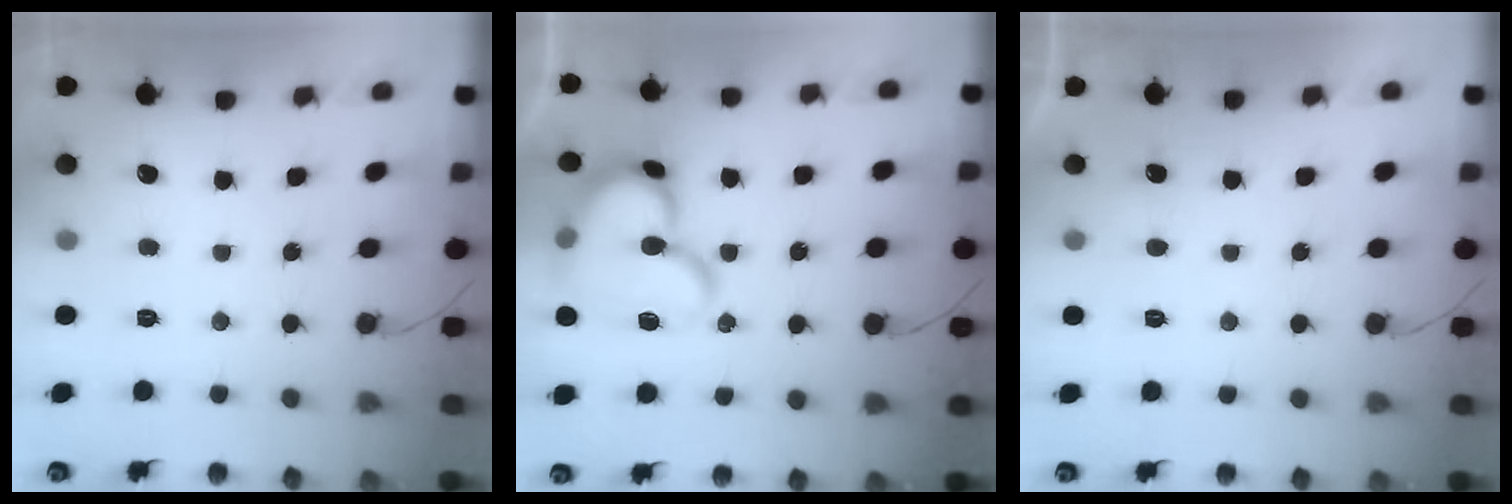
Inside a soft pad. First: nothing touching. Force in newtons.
{"total": 19.1, "press": 19.0, "slide": 2.0}
{"total": 2.6, "press": 2.6, "slide": 0.3}